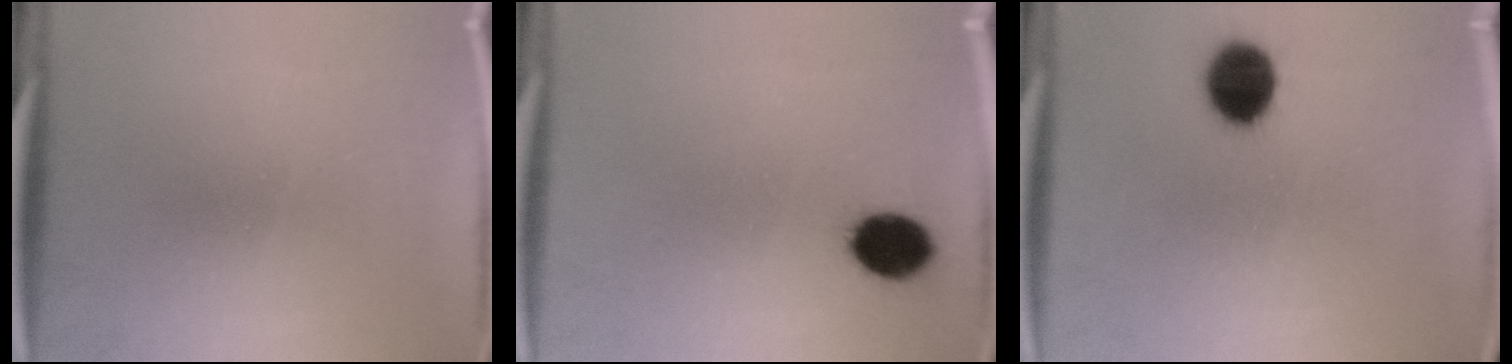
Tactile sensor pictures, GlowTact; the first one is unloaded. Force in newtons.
{"total": 8.0}
{"total": 9.3}